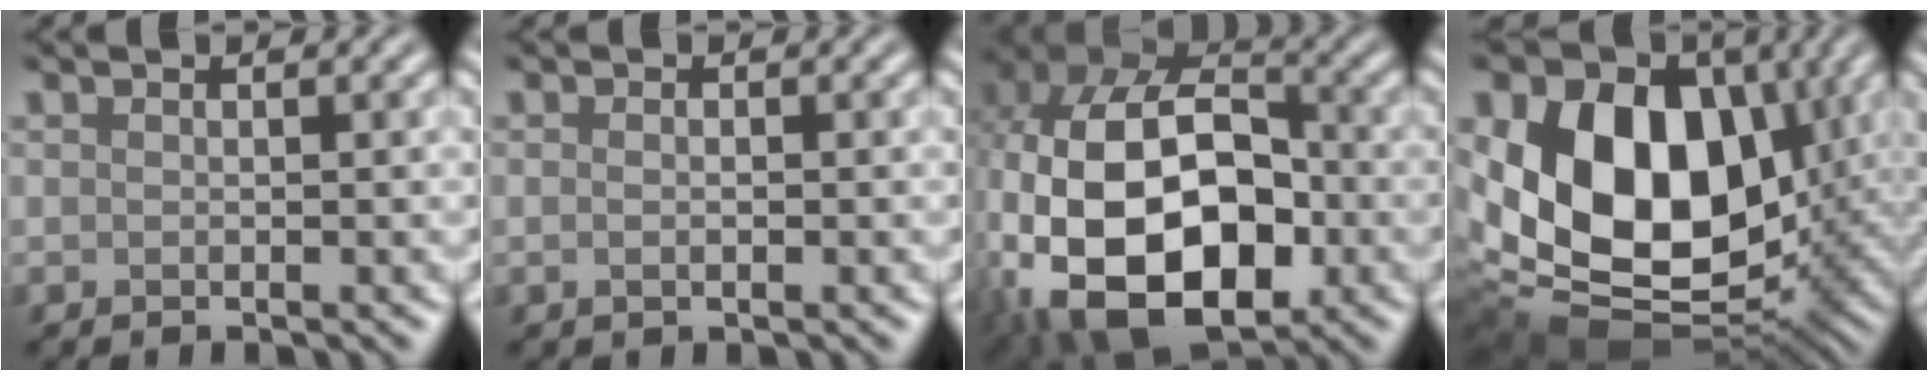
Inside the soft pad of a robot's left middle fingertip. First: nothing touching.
{"total": 0.9, "force": [0.1, 0.5, 0.8], "torque": [-0.010, -0.005, -0.003]}
{"total": 18.6, "force": [-3.7, 12.7, 13.0], "torque": [-0.238, -0.013, -0.053]}
{"total": 16.5, "force": [2.1, 11.6, 11.6], "torque": [-0.205, -0.009, 0.038]}